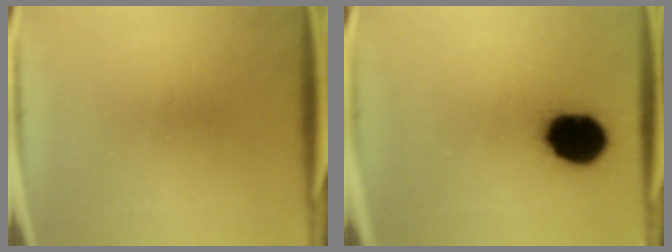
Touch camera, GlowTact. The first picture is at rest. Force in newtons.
{"total": 14.2}